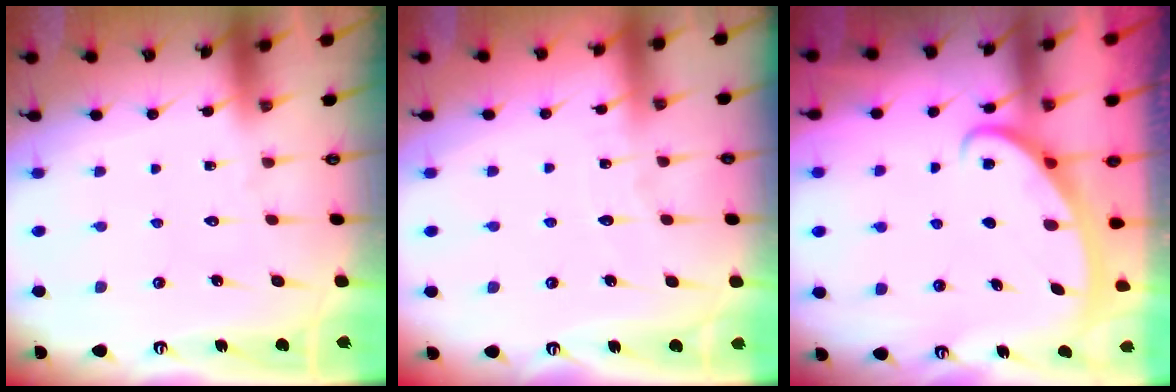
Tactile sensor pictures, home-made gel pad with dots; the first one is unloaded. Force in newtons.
{"total": 3.0, "press": 3.0, "slide": 0.3}
{"total": 2.7, "press": 2.6, "slide": 0.4}